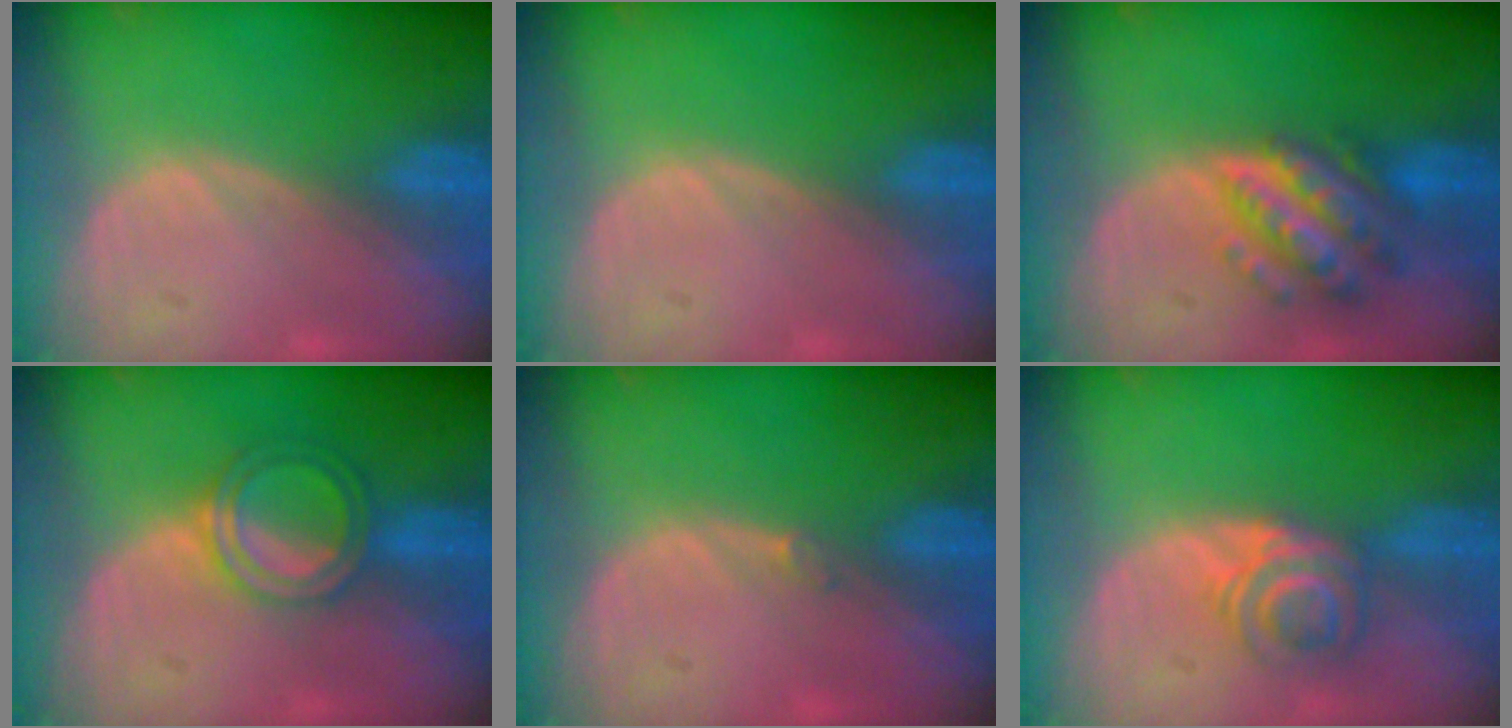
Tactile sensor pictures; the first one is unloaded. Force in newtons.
{"total": 0.0}
{"total": 7.6, "press": 7.6, "slide": 0.6}
{"total": 5.0, "press": 4.6, "slide": 1.9}
{"total": 0.5, "press": 0.5, "slide": 0.1}
{"total": 5.9, "press": 4.9, "slide": 3.2}